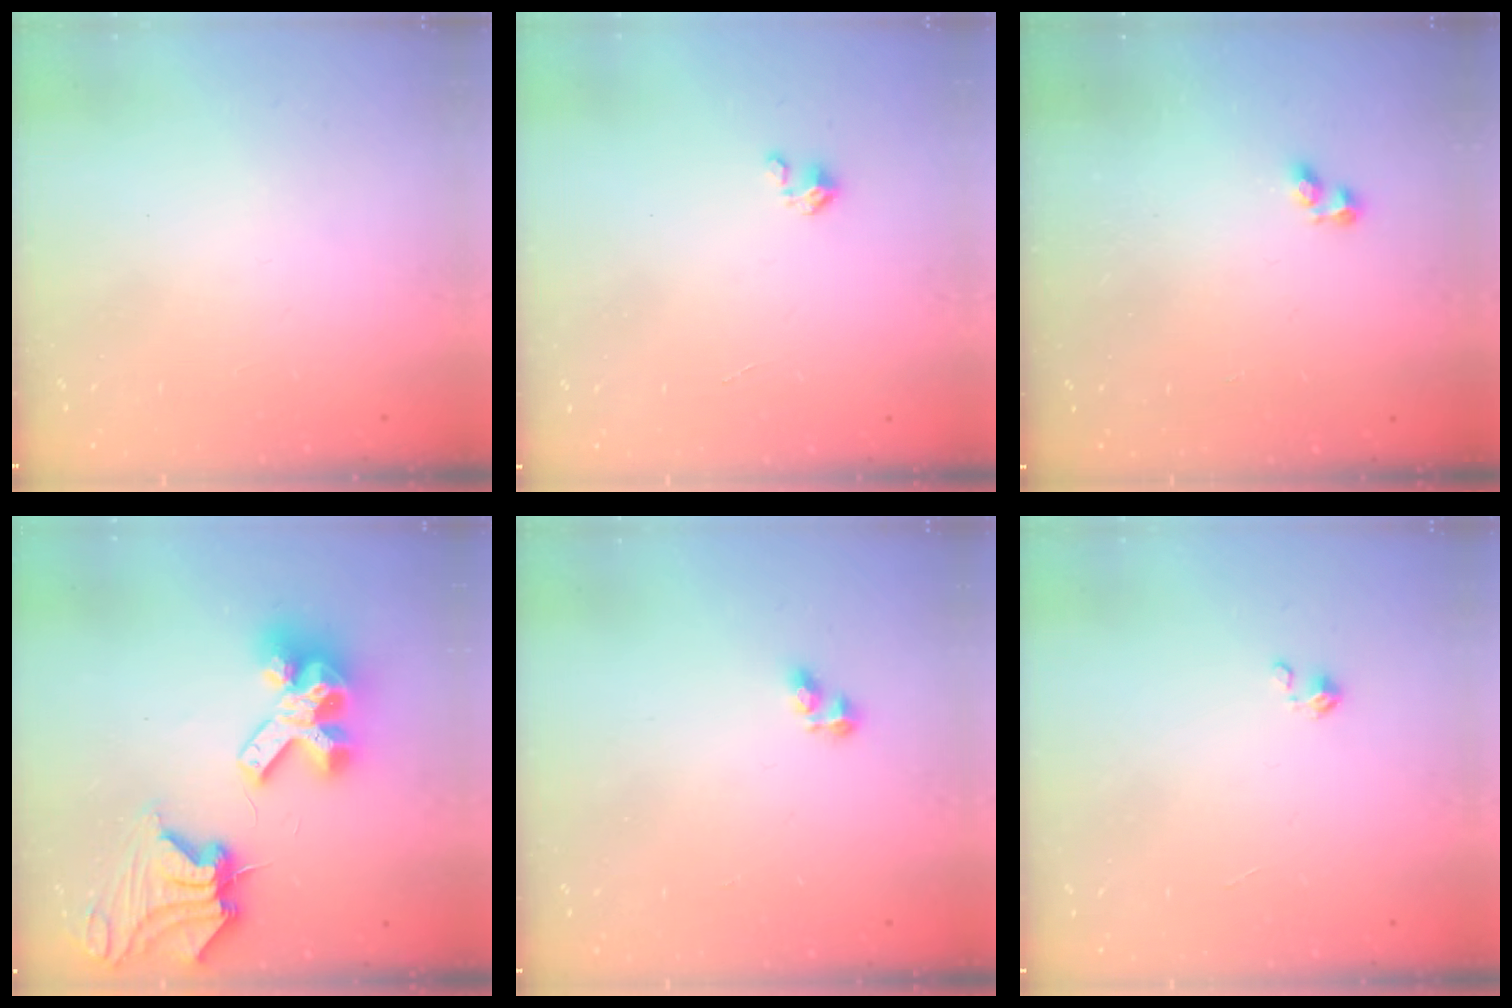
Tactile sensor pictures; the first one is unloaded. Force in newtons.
{"total": 0.0}
{"total": 1.4, "press": 1.2, "slide": 0.7}
{"total": 16.4, "press": 16.3, "slide": 1.9}
{"total": 2.7, "press": 2.6, "slide": 0.3}
{"total": 0.0}